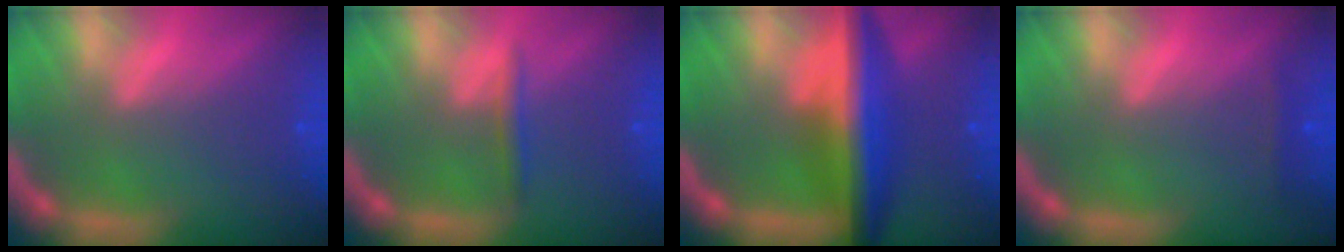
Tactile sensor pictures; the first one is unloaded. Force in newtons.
{"total": 1.4}
{"total": 8.0}
{"total": 0.9}